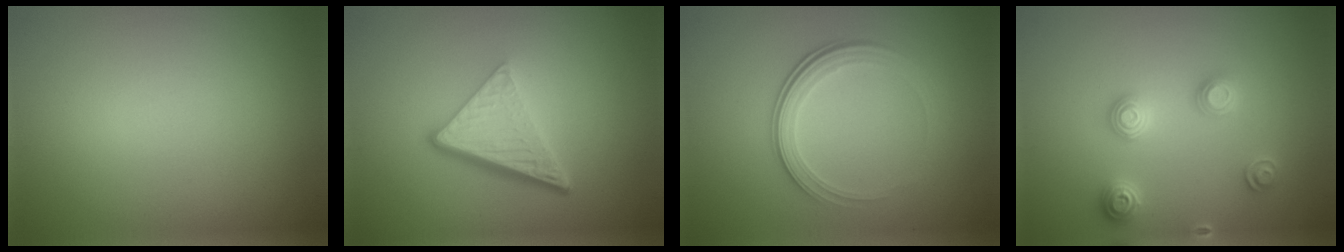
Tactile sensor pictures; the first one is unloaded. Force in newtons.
{"total": 5.4, "press": 3.6, "slide": 4.0}
{"total": 3.9, "press": 2.7, "slide": 2.9}
{"total": 2.9, "press": 2.9, "slide": 0.2}